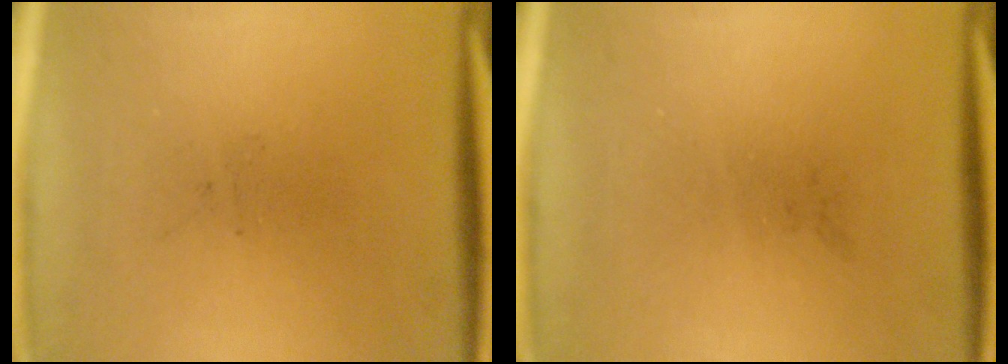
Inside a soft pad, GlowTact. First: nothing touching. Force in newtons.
{"total": 0.0}